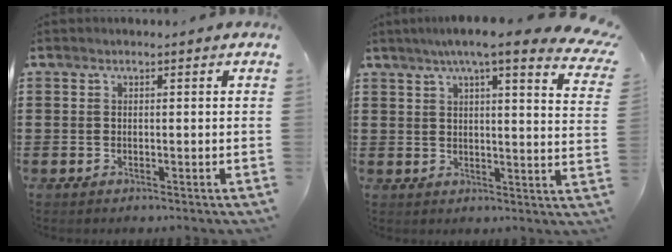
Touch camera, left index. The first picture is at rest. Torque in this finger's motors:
{"motor_torque": [2.14, 0.00, 0.19, -0.07]}